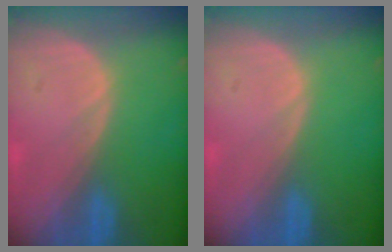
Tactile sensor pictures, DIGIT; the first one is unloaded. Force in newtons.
{"total": 0.0}